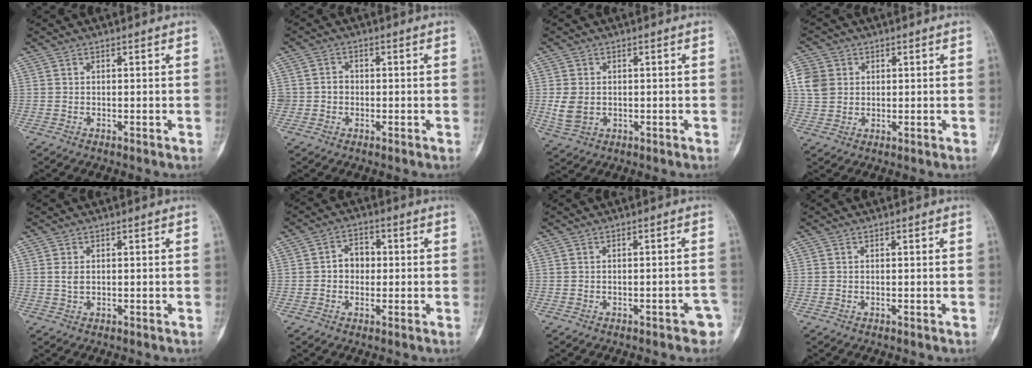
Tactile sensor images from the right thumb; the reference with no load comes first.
{"total": 2.4, "force": [-0.4, 2.3, 0.7], "torque": [0.007, 0.010, -0.011]}
{"total": 5.0, "force": [-0.2, 3.8, 3.2], "torque": [-0.060, -0.002, 0.003]}
{"total": 6.4, "force": [1.5, 5.5, 2.8], "torque": [-0.044, 0.002, 0.029]}
{"total": 1.5, "force": [0.2, 0.9, 1.2], "torque": [-0.023, -0.001, 0.006]}
{"total": 4.8, "force": [0.0, 3.9, 2.9], "torque": [-0.023, 0.017, -0.008]}
{"total": 3.8, "force": [-2.2, 1.7, 2.6], "torque": [-0.014, 0.022, -0.023]}
{"total": 0.0}